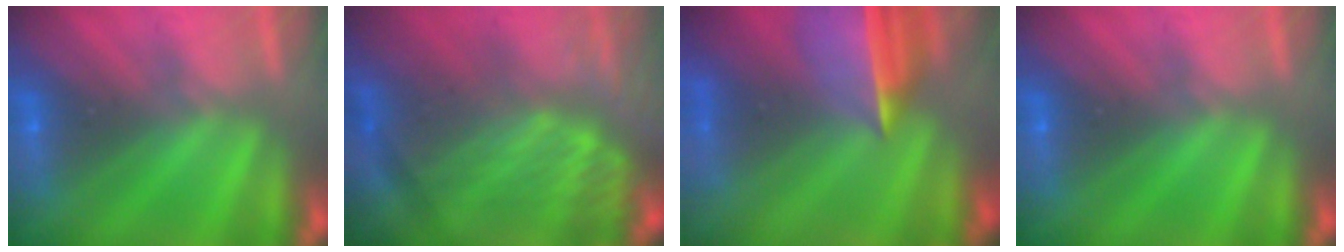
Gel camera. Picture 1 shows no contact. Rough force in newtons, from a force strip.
{"total": 3.7}
{"total": 5.5}
{"total": 0.0}